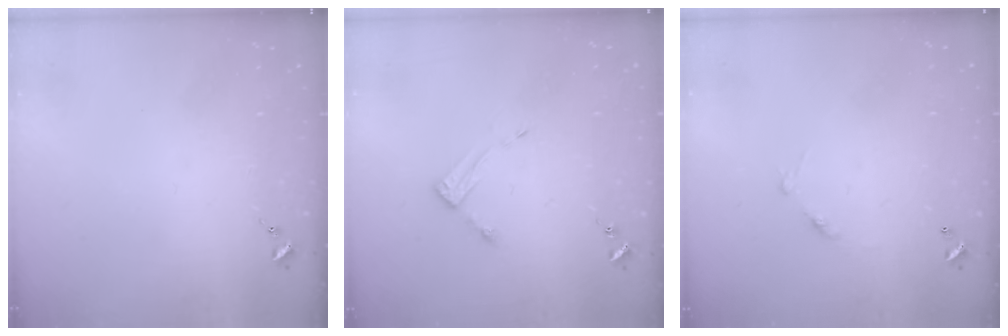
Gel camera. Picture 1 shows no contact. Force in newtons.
{"total": 3.7, "press": 3.7, "slide": 0.1}
{"total": 7.0, "press": 7.0, "slide": 0.5}